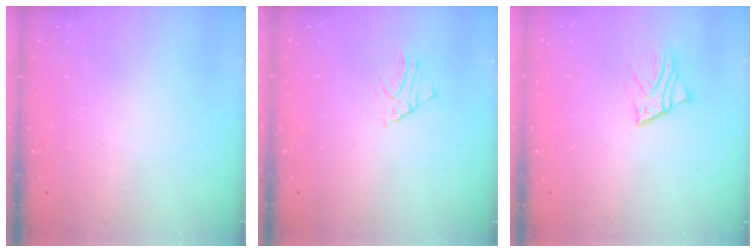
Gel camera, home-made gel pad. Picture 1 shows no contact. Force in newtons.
{"total": 1.5, "press": 1.5, "slide": 0.1}
{"total": 3.9, "press": 3.9, "slide": 0.5}